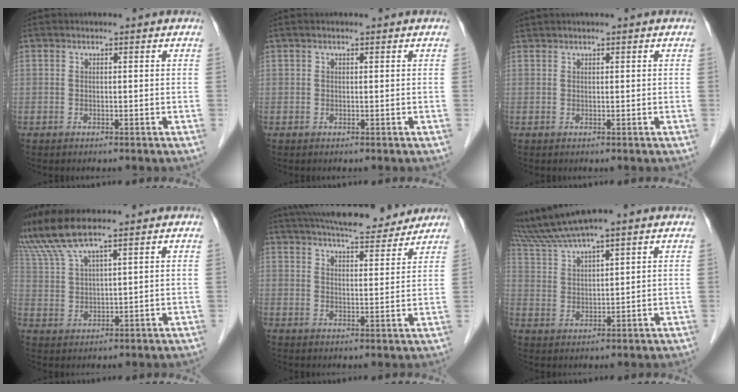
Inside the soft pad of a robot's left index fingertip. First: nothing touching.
{"total": 0.6, "force": [0.4, 0.1, 0.4], "torque": [-0.012, 0.011, 0.008]}
{"total": 0.5, "force": [0.5, 0.0, 0.2], "torque": [-0.008, 0.011, 0.016]}
{"total": 8.5, "force": [7.3, -0.2, 4.4], "torque": [-0.103, 0.017, 0.147]}
{"total": 16.5, "force": [14.9, 2.9, 6.7], "torque": [-0.109, 0.023, 0.210]}
{"total": 8.2, "force": [7.2, -0.7, 3.9], "torque": [-0.088, 0.023, 0.142]}